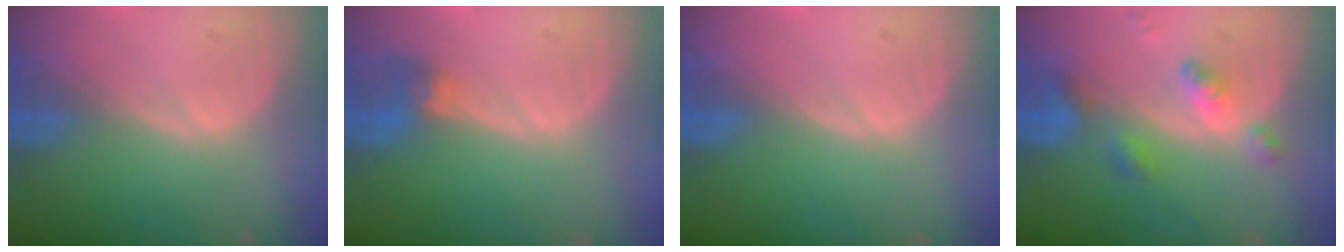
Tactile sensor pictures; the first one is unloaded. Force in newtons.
{"total": 2.8, "press": 2.6, "slide": 1.0}
{"total": 0.0}
{"total": 5.5, "press": 4.8, "slide": 2.8}